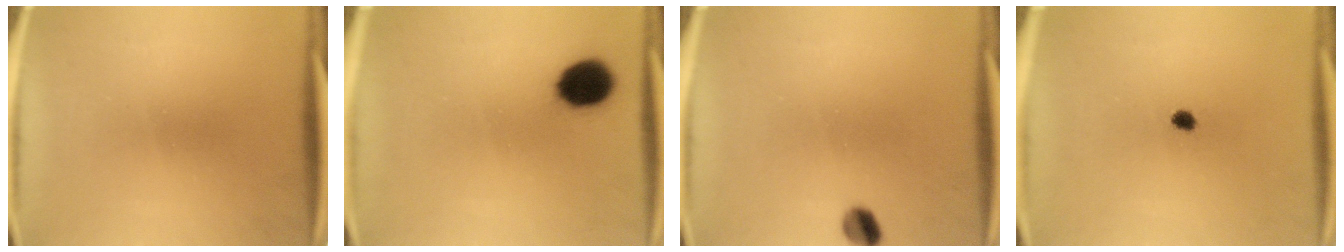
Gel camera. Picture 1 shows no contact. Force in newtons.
{"total": 8.7}
{"total": 3.5}
{"total": 1.8}